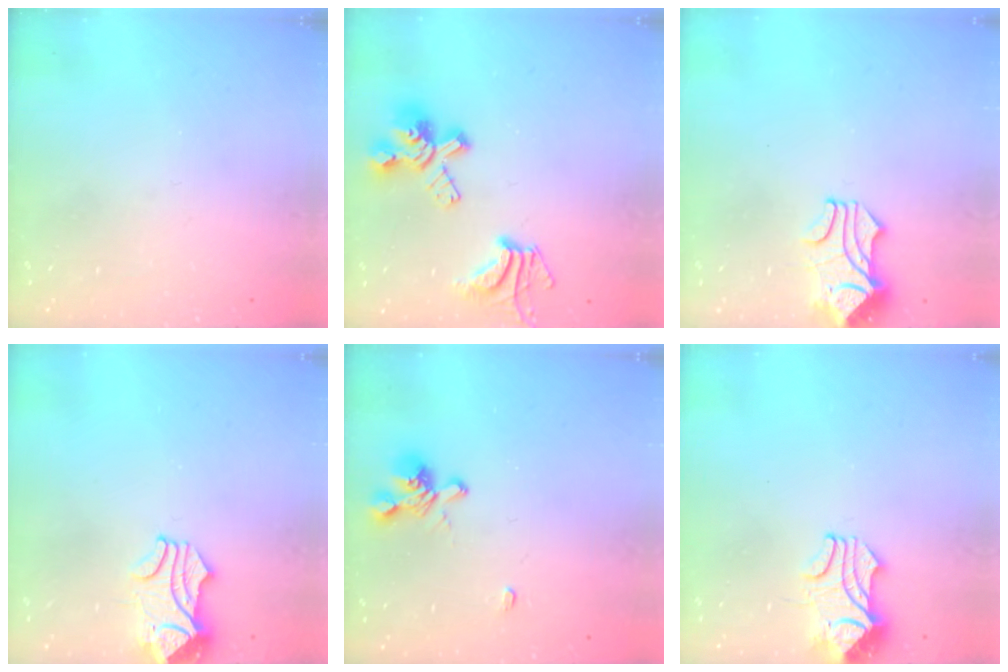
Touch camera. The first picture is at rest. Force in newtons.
{"total": 8.0, "press": 7.6, "slide": 2.4}
{"total": 1.6, "press": 1.2, "slide": 1.0}
{"total": 2.0, "press": 1.8, "slide": 1.0}
{"total": 1.3, "press": 0.7, "slide": 1.1}
{"total": 2.3, "press": 2.1, "slide": 0.8}